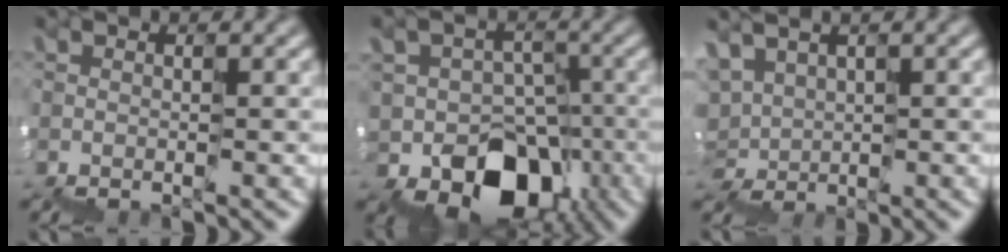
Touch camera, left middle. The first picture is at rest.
{"total": 11.4, "force": [-5.4, 9.4, 3.7], "torque": [-0.021, -0.013, -0.096]}
{"total": 3.7, "force": [2.7, 2.1, 1.4], "torque": [-0.035, 0.016, 0.059]}